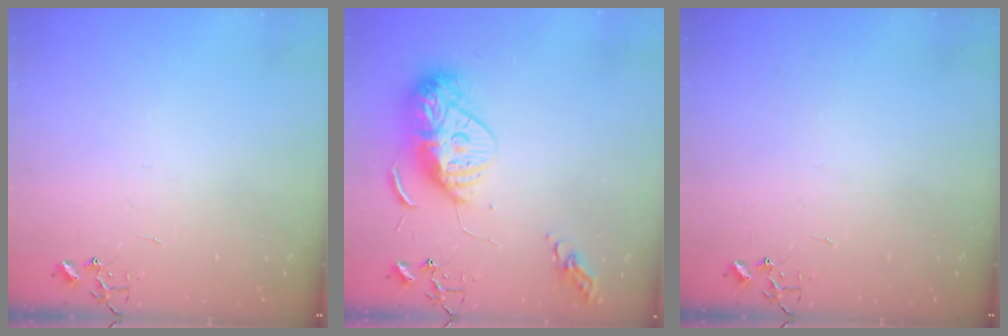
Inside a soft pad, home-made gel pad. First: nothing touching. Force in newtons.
{"total": 12.9, "press": 12.8, "slide": 1.3}
{"total": 0.0}